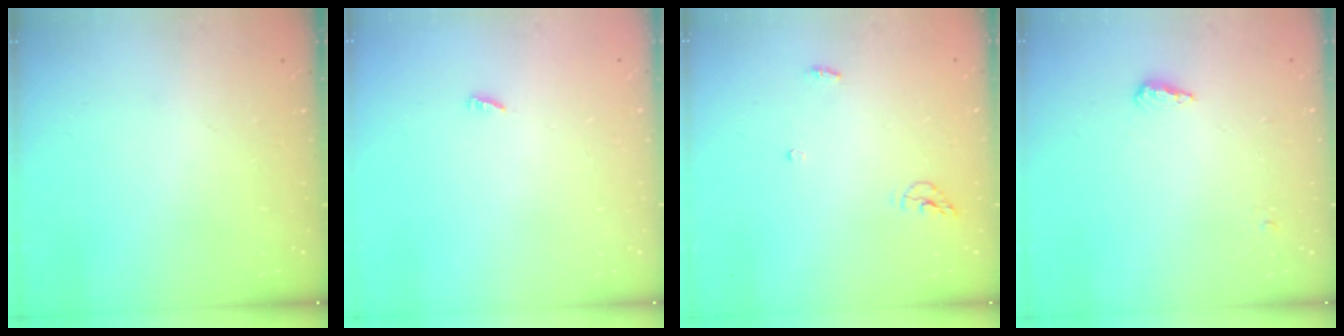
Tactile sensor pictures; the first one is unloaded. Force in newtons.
{"total": 1.9, "press": 1.9, "slide": 0.3}
{"total": 4.7, "press": 4.7, "slide": 0.2}
{"total": 5.0, "press": 4.9, "slide": 1.1}